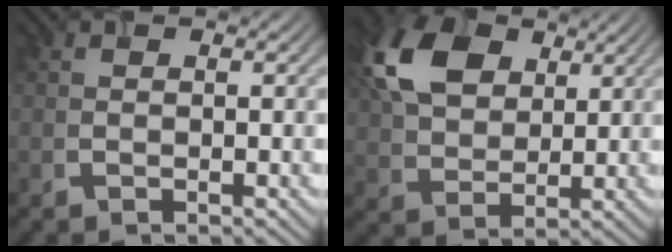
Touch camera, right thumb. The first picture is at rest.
{"total": 11.8, "force": [4.8, 7.7, 7.6], "torque": [-0.195, 0.027, 0.089]}